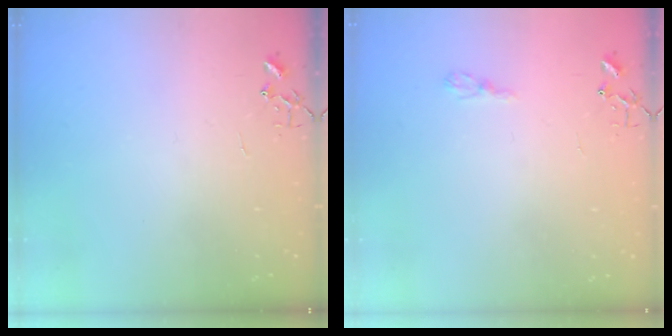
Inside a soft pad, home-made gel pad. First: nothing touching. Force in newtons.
{"total": 5.2, "press": 5.1, "slide": 0.5}